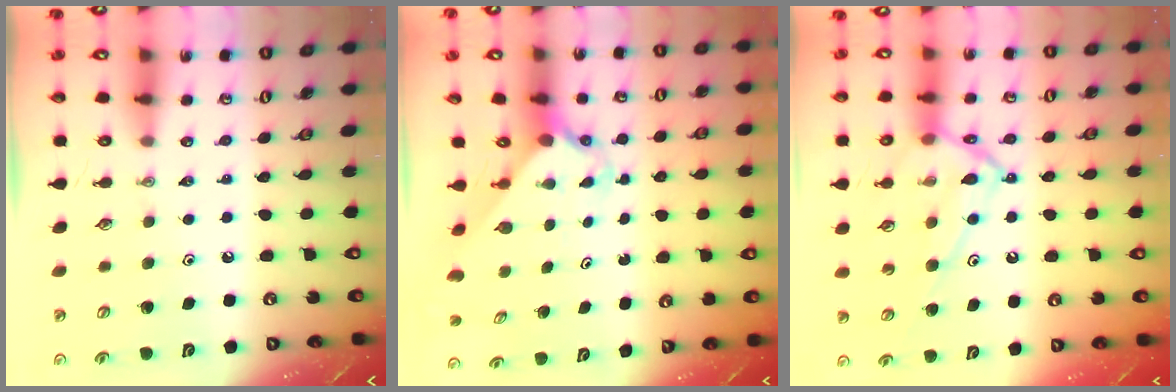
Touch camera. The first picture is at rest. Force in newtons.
{"total": 2.0, "press": 2.0, "slide": 0.2}
{"total": 14.7, "press": 14.6, "slide": 1.1}